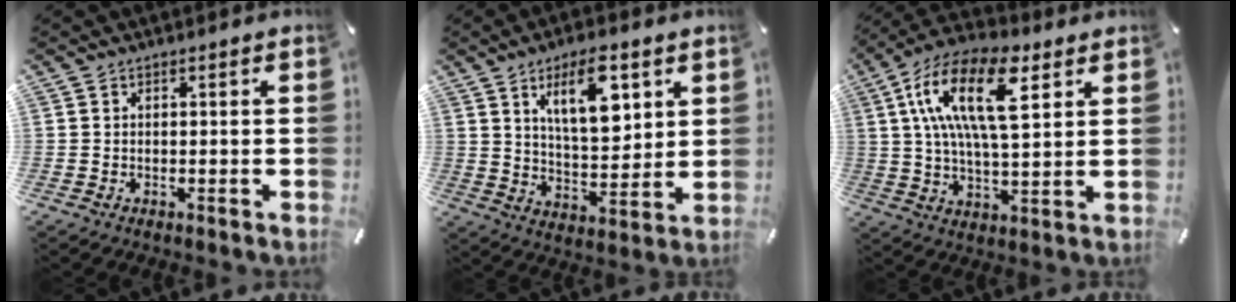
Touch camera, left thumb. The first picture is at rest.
{"total": 13.2, "force": [6.7, 5.9, 9.7], "torque": [-0.154, -0.020, 0.114]}
{"total": 18.2, "force": [7.2, 7.6, 14.9], "torque": [-0.303, -0.006, 0.116]}